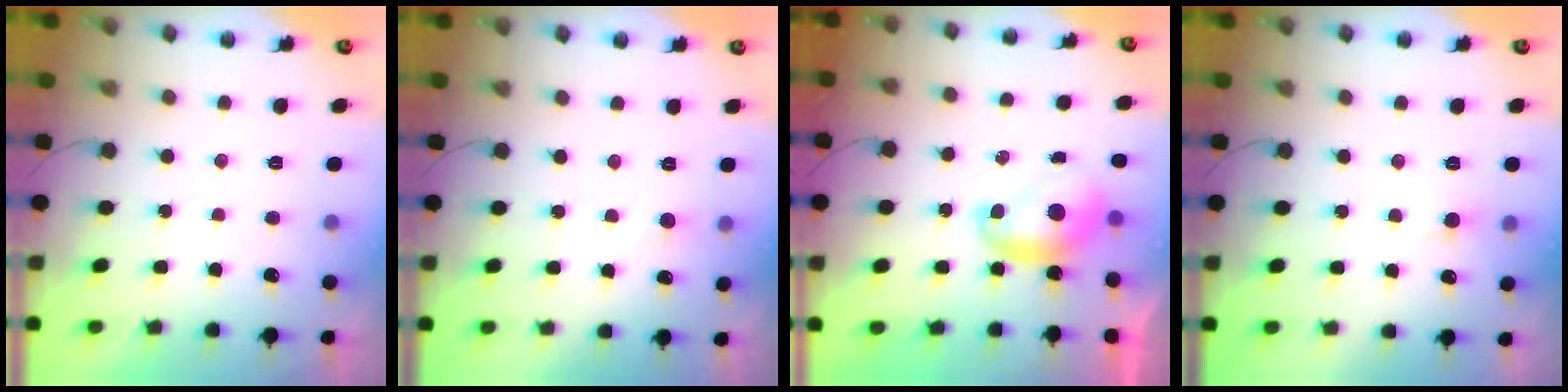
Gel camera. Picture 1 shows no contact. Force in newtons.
{"total": 4.2, "press": 4.2, "slide": 0.6}
{"total": 8.3, "press": 8.3, "slide": 0.7}
{"total": 3.5, "press": 3.5, "slide": 0.4}